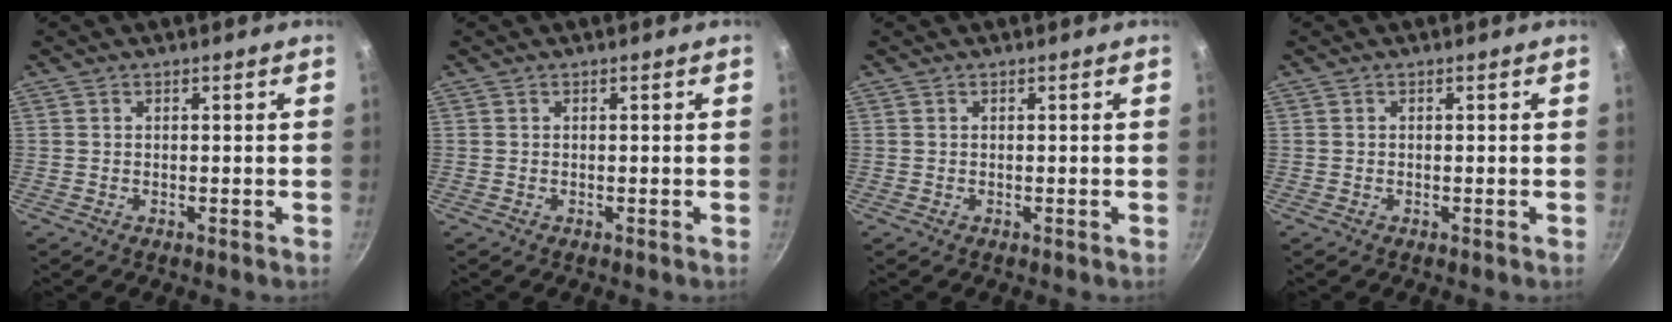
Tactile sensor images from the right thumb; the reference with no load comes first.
{"total": 0.0}
{"total": 0.0}
{"total": 0.0}